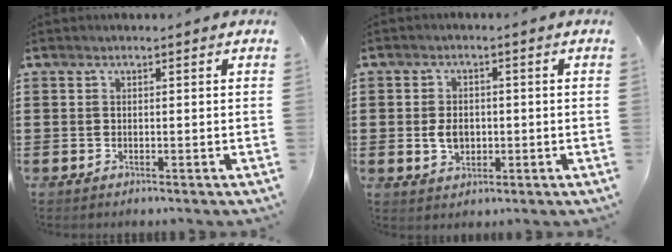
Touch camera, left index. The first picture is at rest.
{"total": 3.6, "force": [-0.4, 2.6, 2.5], "torque": [-0.044, 0.002, -0.011]}